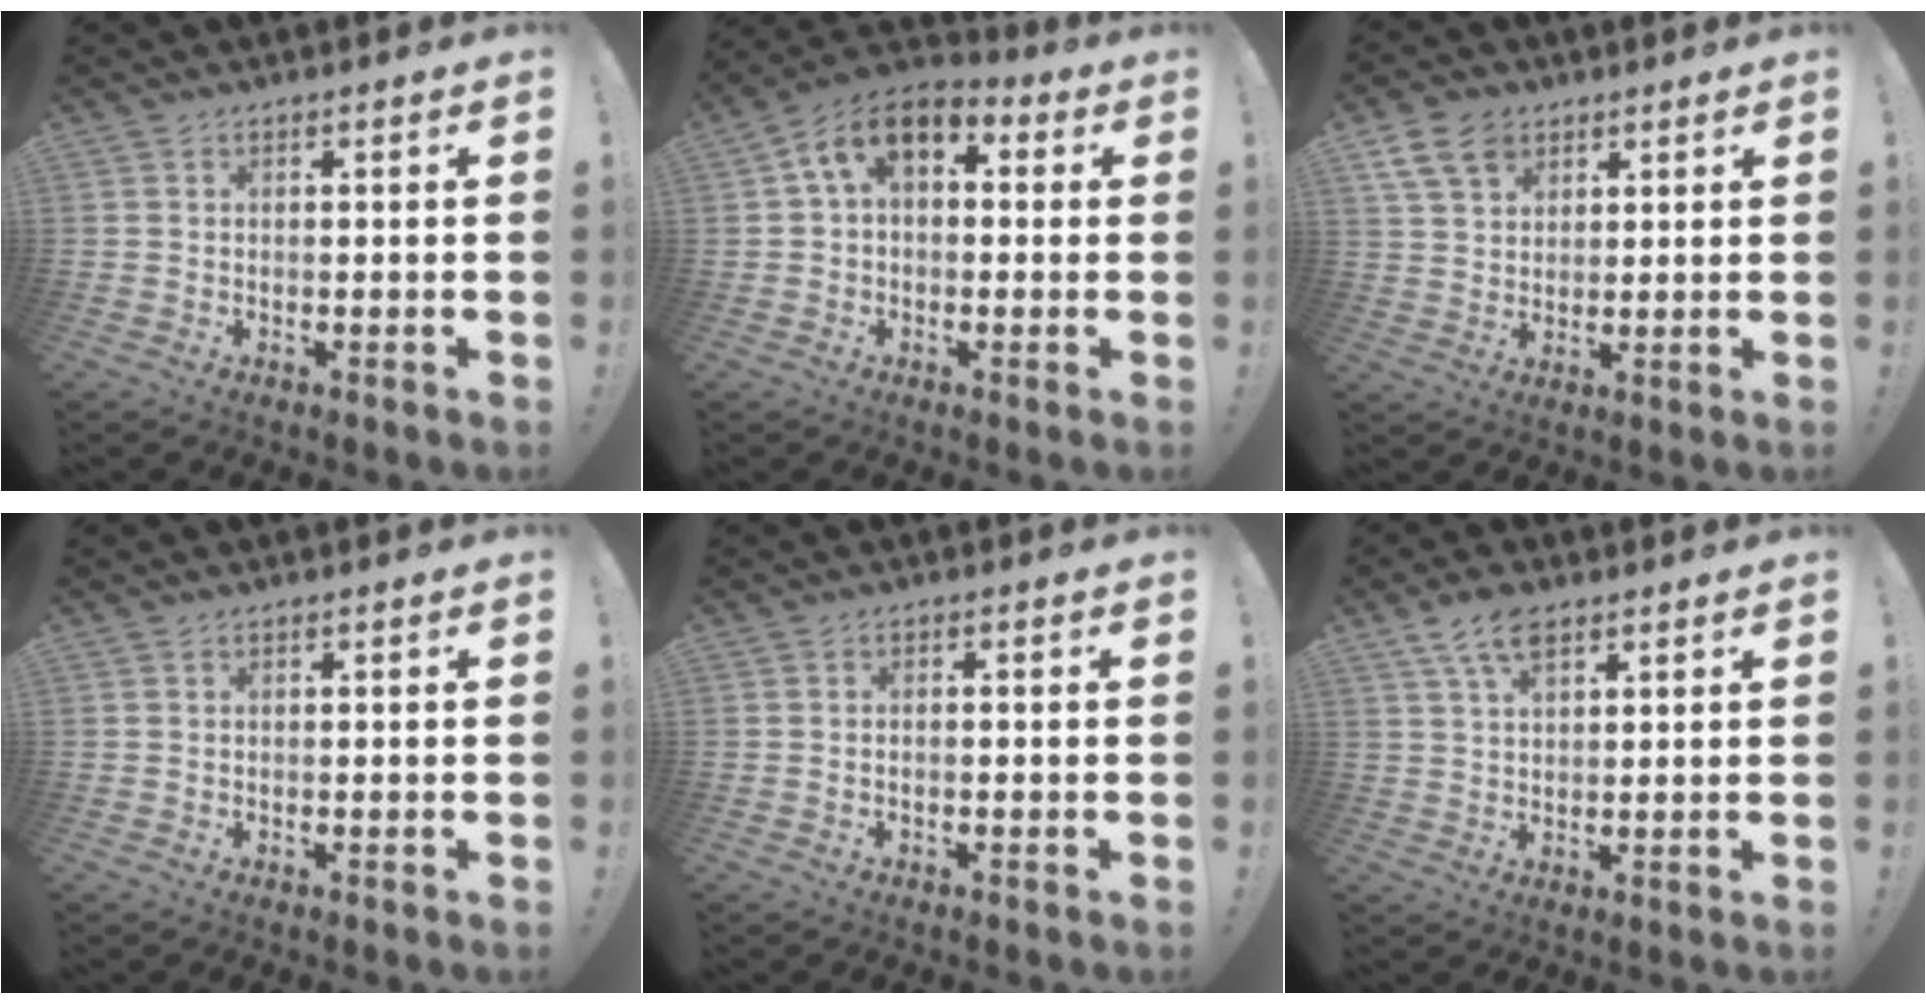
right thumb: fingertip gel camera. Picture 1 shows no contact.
{"total": 9.4, "force": [2.9, 5.8, 6.8], "torque": [-0.120, 0.009, 0.058]}
{"total": 9.6, "force": [5.3, 6.9, 4.1], "torque": [-0.073, -0.018, 0.105]}
{"total": 0.0}
{"total": 0.6, "force": [-0.3, 0.1, 0.6], "torque": [-0.017, 0.001, -0.003]}
{"total": 7.1, "force": [4.2, 3.5, 4.6], "torque": [-0.083, -0.010, 0.077]}